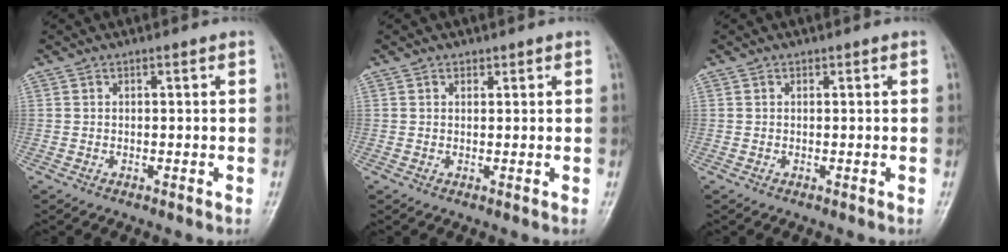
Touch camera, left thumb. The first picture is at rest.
{"total": 0.9, "force": [0.6, 0.7, 0.1], "torque": [0.010, -0.003, 0.006]}
{"total": 0.0}